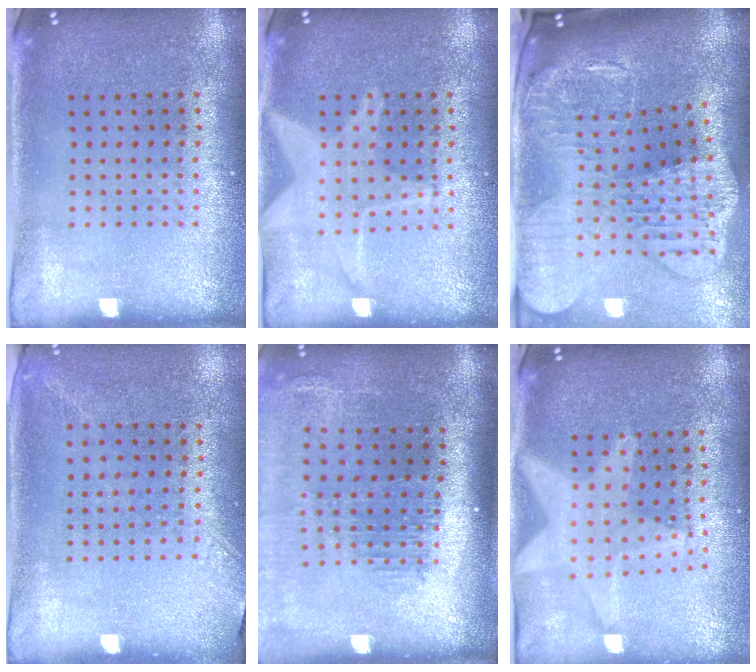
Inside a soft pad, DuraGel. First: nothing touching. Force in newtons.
{"total": 3.0, "press": 3.0, "slide": 0.4}
{"total": 4.4, "press": 3.3, "slide": 2.9}
{"total": 1.3, "press": 1.0, "slide": 0.9}
{"total": 2.1, "press": 1.7, "slide": 1.2}
{"total": 2.3, "press": 1.8, "slide": 1.3}